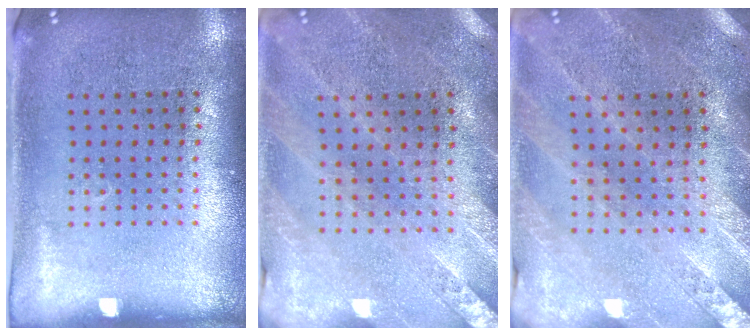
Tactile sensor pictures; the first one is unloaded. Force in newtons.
{"total": 0.5, "press": 0.5, "slide": 0.2}
{"total": 0.6, "press": 0.6, "slide": 0.2}